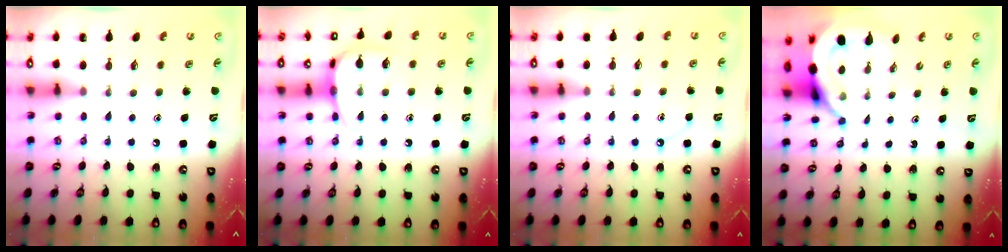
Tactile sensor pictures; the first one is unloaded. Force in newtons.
{"total": 9.7, "press": 9.7, "slide": 0.9}
{"total": 4.7, "press": 4.7, "slide": 0.4}
{"total": 6.6, "press": 6.6, "slide": 0.6}